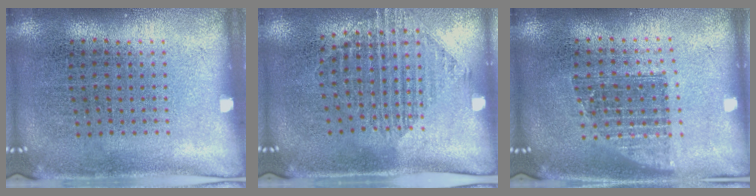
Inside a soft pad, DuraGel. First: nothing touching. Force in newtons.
{"total": 1.5, "press": 1.2, "slide": 0.9}
{"total": 1.4, "press": 1.1, "slide": 0.8}